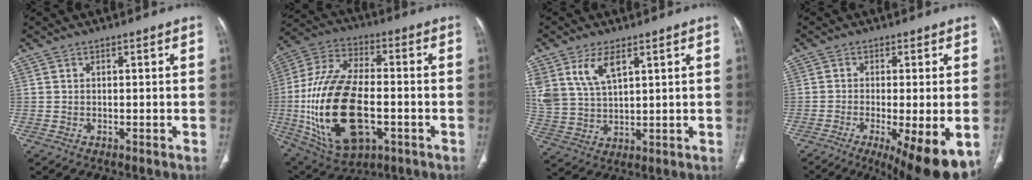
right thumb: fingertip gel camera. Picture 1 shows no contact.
{"total": 25.3, "force": [-4.7, 13.4, 20.9], "torque": [-0.422, 0.010, -0.066]}
{"total": 8.8, "force": [4.7, 4.3, 6.1], "torque": [-0.121, -0.015, 0.104]}
{"total": 14.3, "force": [-6.2, 3.4, 12.4], "torque": [-0.159, -0.017, -0.089]}